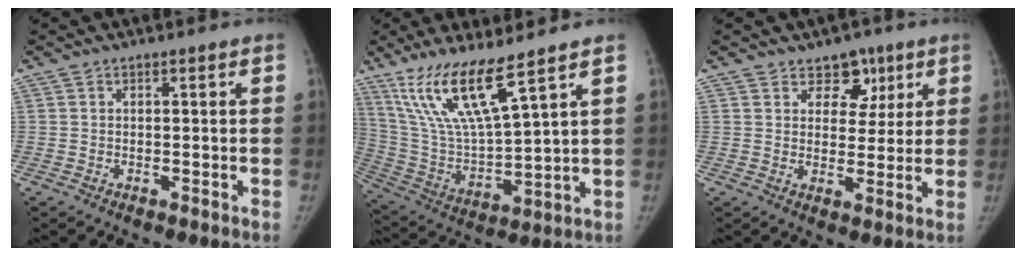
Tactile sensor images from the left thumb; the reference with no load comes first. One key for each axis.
{"total": 15.4, "fx": 10.0, "fy": 2.3, "fz": 11.5, "tx": -0.227, "ty": -0.055, "tz": 0.213}
{"total": 6.2, "fx": 3.7, "fy": 4.5, "fz": 2.2, "tx": 0.009, "ty": -0.016, "tz": 0.054}